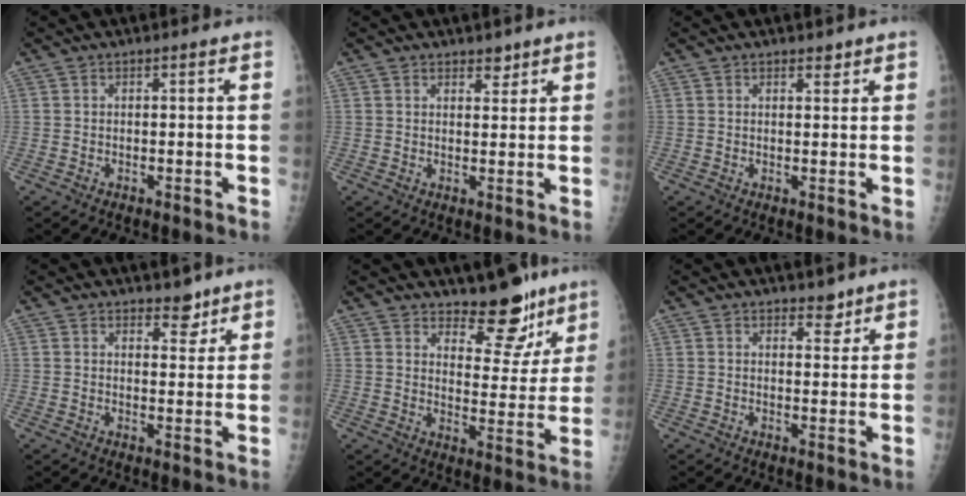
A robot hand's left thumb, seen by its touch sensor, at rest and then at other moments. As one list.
[{"total": 2.4, "force": [1.9, 1.3, 0.9], "torque": [0.002, -0.012, 0.026]}, {"total": 1.6, "force": [1.3, 0.8, 0.7], "torque": [0.000, -0.008, 0.017]}, {"total": 3.9, "force": [3.0, 1.9, 1.6], "torque": [0.001, -0.021, 0.044]}, {"total": 10.9, "force": [8.7, 4.6, 4.6], "torque": [-0.019, -0.071, 0.130]}, {"total": 3.1, "force": [2.4, 1.5, 1.2], "torque": [0.001, -0.016, 0.035]}]